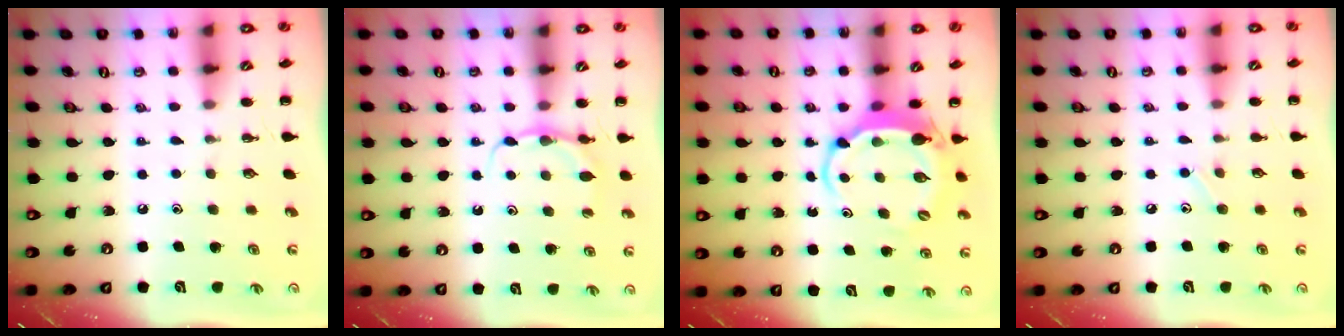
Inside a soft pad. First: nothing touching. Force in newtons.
{"total": 4.6, "press": 4.5, "slide": 1.1}
{"total": 5.9, "press": 5.8, "slide": 1.2}
{"total": 4.8, "press": 4.5, "slide": 1.5}